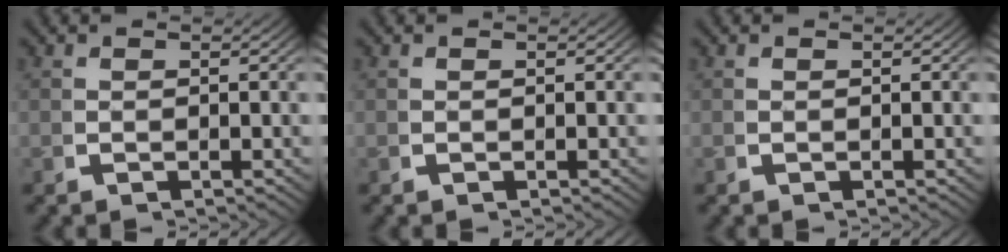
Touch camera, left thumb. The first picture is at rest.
{"total": 0.0}
{"total": 0.0}